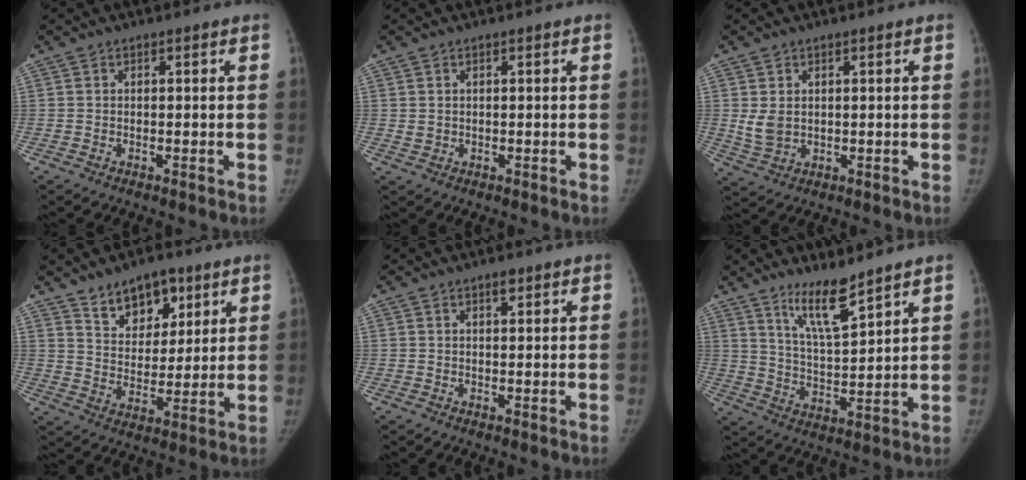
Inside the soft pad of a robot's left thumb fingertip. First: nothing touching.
{"total": 1.2, "force": [0.3, 1.1, 0.5], "torque": [-0.004, -0.002, 0.010]}
{"total": 4.2, "force": [0.8, 3.1, 2.7], "torque": [-0.048, -0.010, 0.027]}
{"total": 11.1, "force": [7.1, 6.5, 5.6], "torque": [-0.048, -0.044, 0.122]}
{"total": 1.5, "force": [1.0, 0.6, 1.0], "torque": [-0.010, -0.004, 0.014]}
{"total": 9.1, "force": [6.9, 1.4, 5.8], "torque": [-0.099, -0.061, 0.136]}